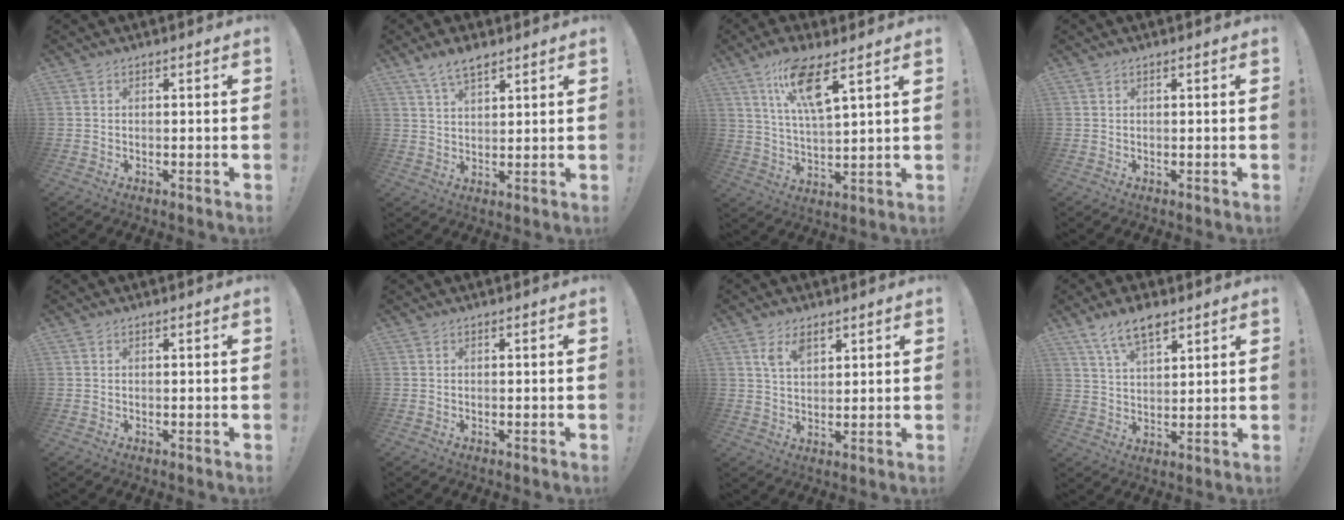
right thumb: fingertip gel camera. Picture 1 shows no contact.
{"total": 6.3, "force": [4.6, 2.4, 3.5], "torque": [-0.060, -0.021, 0.085]}
{"total": 11.7, "force": [7.0, 2.4, 9.1], "torque": [-0.173, -0.021, 0.118]}
{"total": 0.0}
{"total": 0.0}
{"total": 0.0}
{"total": 5.9, "force": [3.9, 3.1, 3.0], "torque": [-0.054, -0.014, 0.073]}
{"total": 9.3, "force": [6.3, 3.8, 5.6], "torque": [-0.097, -0.026, 0.116]}